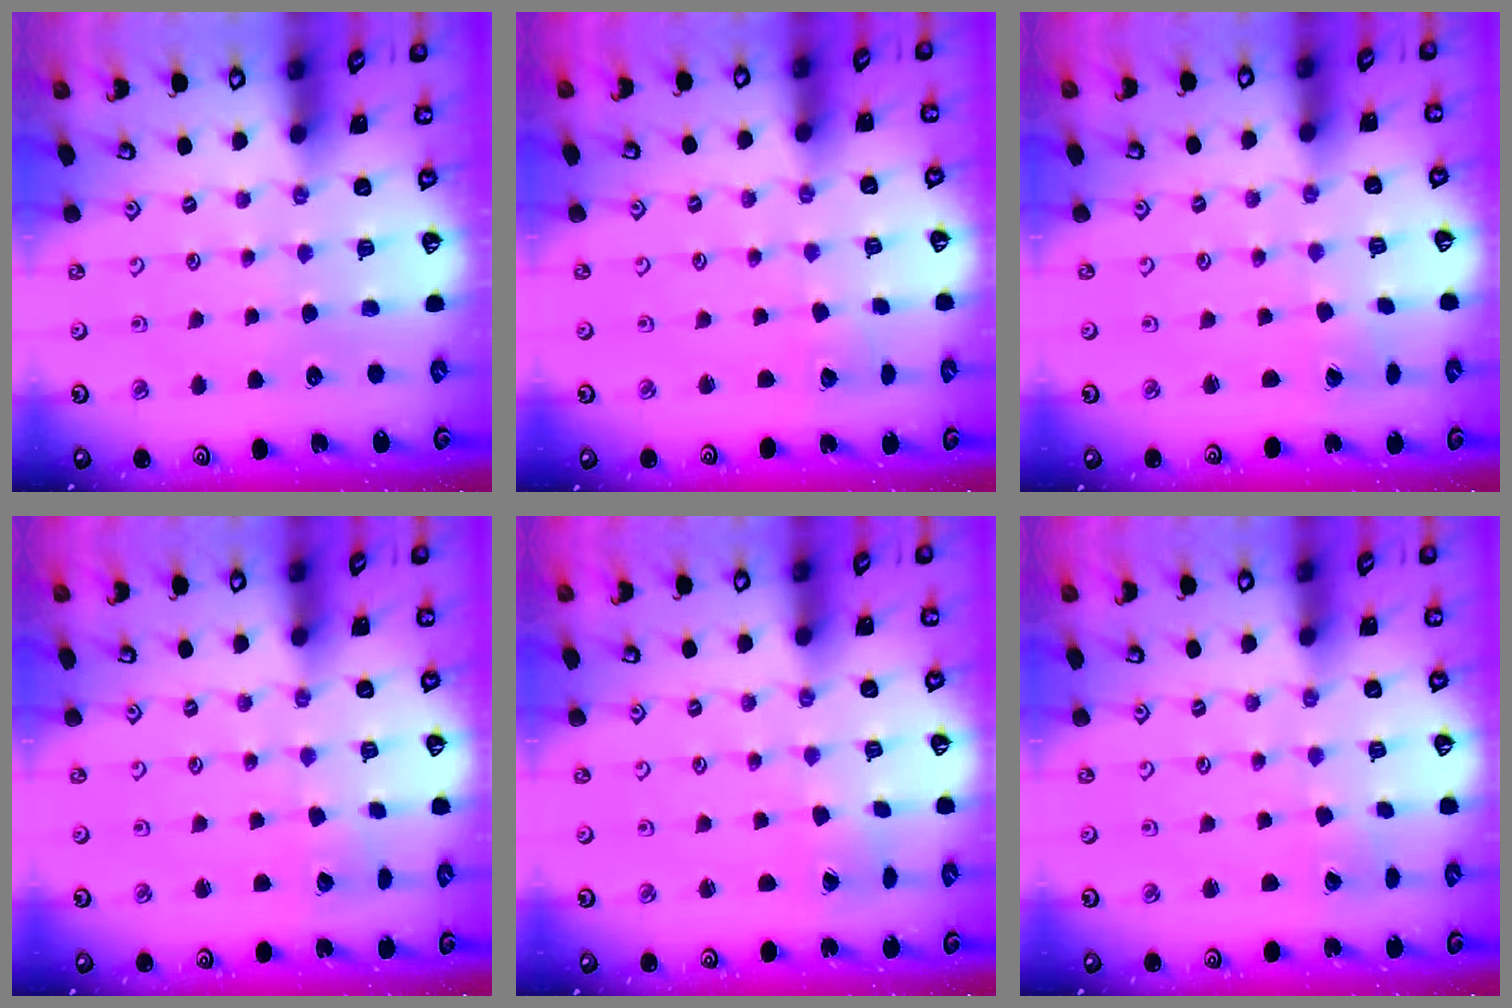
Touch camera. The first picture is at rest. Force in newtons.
{"total": 2.8, "press": 2.8, "slide": 0.1}
{"total": 0.0}
{"total": 2.1, "press": 2.1, "slide": 0.2}
{"total": 0.7, "press": 0.7, "slide": 0.1}
{"total": 2.0, "press": 2.0, "slide": 0.2}